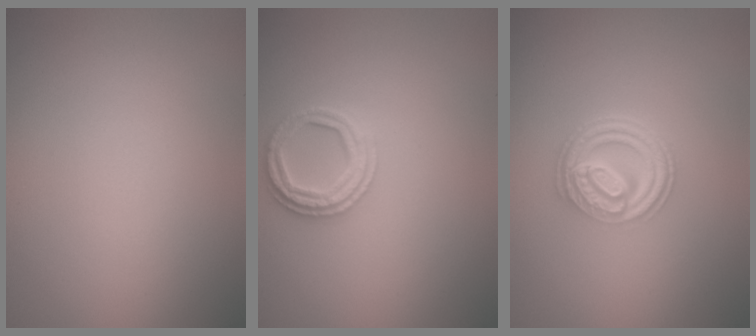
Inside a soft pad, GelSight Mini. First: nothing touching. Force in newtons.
{"total": 2.7, "press": 2.7, "slide": 0.5}
{"total": 4.9, "press": 3.6, "slide": 3.3}